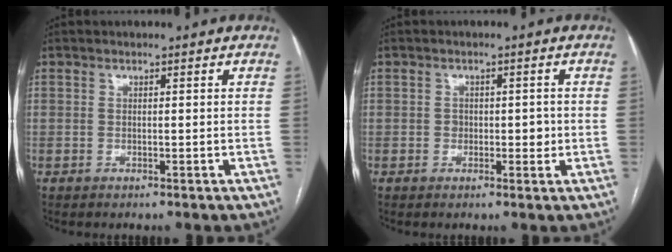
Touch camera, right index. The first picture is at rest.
{"total": 2.3, "force": [-0.2, 1.5, 1.7], "torque": [-0.020, 0.004, -0.002]}